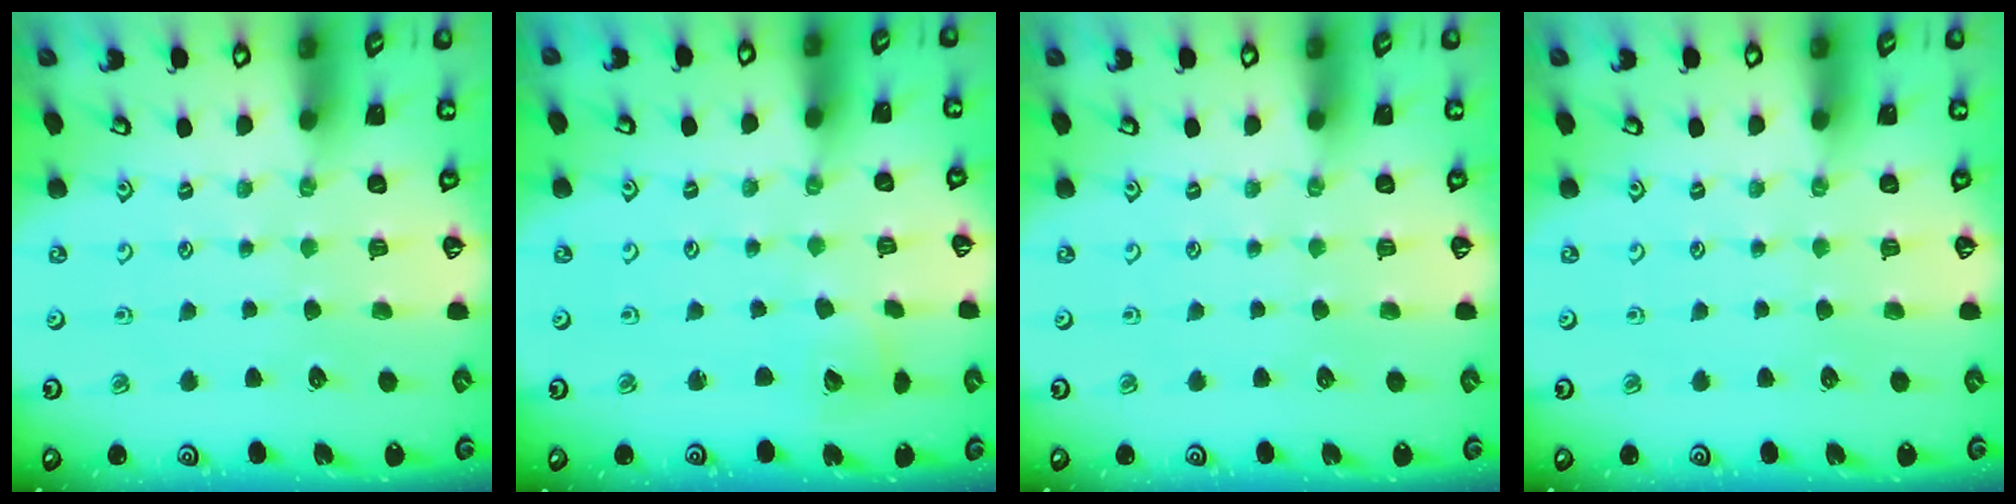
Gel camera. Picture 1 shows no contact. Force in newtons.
{"total": 3.4, "press": 3.3, "slide": 0.5}
{"total": 0.0}
{"total": 0.0}